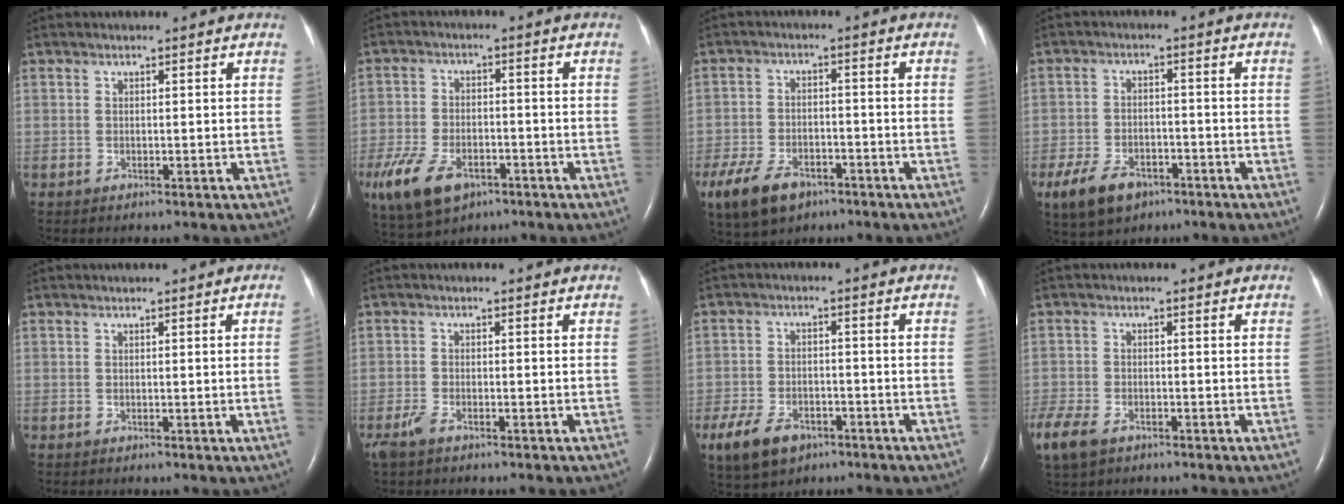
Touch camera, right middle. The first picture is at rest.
{"total": 13.3, "force": [-7.3, 7.5, 8.2], "torque": [-0.195, -0.010, -0.120]}
{"total": 11.9, "force": [-7.2, 7.0, 6.4], "torque": [-0.154, -0.009, -0.119]}
{"total": 8.1, "force": [-5.0, 4.8, 4.4], "torque": [-0.089, -0.004, -0.080]}
{"total": 0.7, "force": [-0.1, -0.3, 0.6], "torque": [-0.008, 0.002, -0.001]}
{"total": 4.6, "force": [-3.2, 1.4, 3.0], "torque": [-0.078, -0.010, -0.063]}
{"total": 9.0, "force": [-5.4, 5.3, 4.8], "torque": [-0.100, -0.004, -0.088]}
{"total": 9.7, "force": [-6.0, 5.7, 5.2], "torque": [-0.140, -0.015, -0.101]}